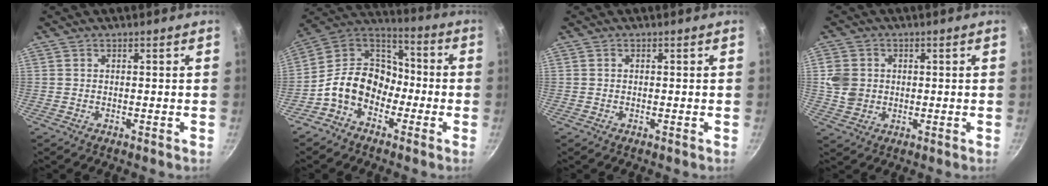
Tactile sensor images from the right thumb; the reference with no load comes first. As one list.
[{"total": 14.1, "force": [-4.9, 10.7, 7.8], "torque": [-0.094, 0.067, -0.119]}, {"total": 0.0}, {"total": 6.4, "force": [0.4, 5.7, 3.0], "torque": [-0.038, -0.001, 0.007]}]